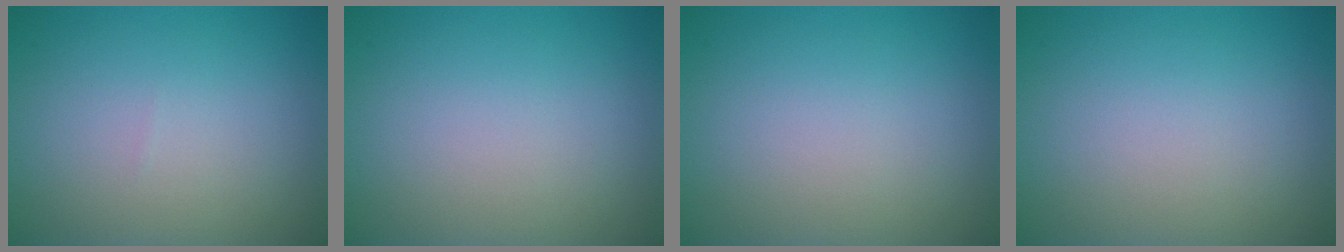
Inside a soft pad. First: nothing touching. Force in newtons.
{"total": 0.0}
{"total": 0.0}
{"total": 0.0}